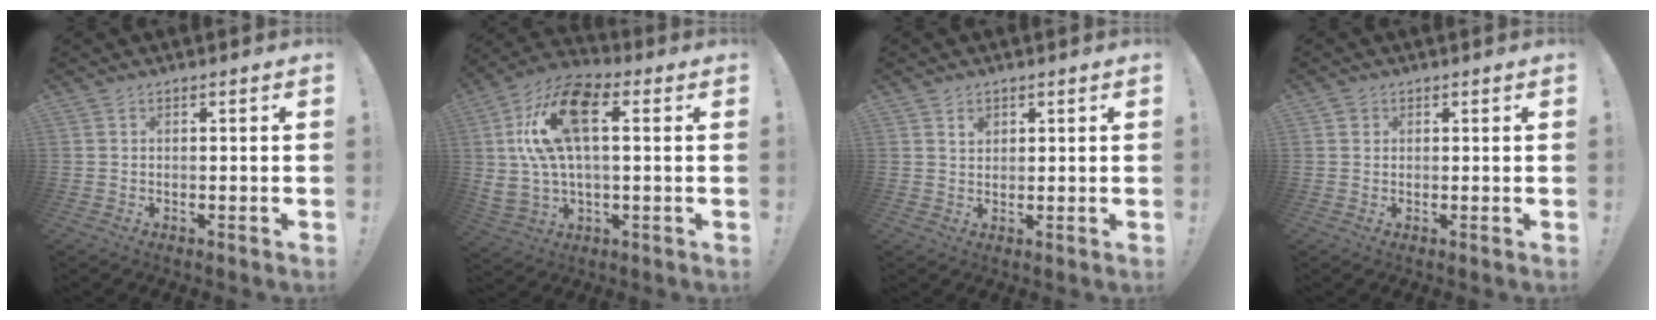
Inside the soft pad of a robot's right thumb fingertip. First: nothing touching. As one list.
[{"total": 18.6, "force": [4.6, 9.5, 15.2], "torque": [-0.288, 0.005, 0.078]}, {"total": 1.9, "force": [1.2, 1.3, 0.6], "torque": [0.006, -0.009, 0.020]}, {"total": 1.2, "force": [0.6, 1.0, 0.1], "torque": [0.005, -0.001, 0.010]}]